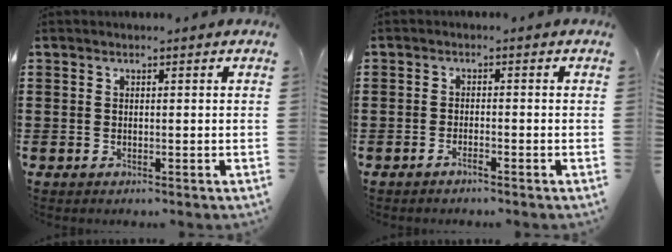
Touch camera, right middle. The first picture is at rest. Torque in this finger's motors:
{"motor_torque": [-0.15, -0.01, -0.02, -0.01]}